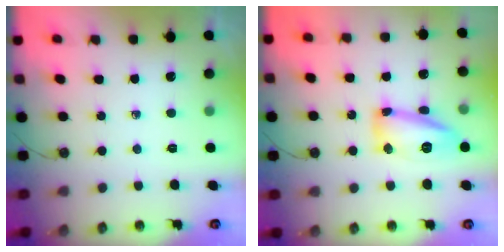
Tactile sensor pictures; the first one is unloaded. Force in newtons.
{"total": 14.1, "press": 13.9, "slide": 2.4}